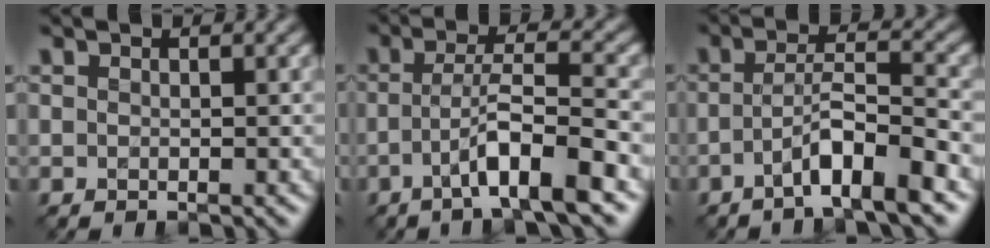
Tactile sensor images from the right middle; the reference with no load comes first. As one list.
[{"total": 6.0, "force": [-2.7, 0.7, 5.3], "torque": [-0.092, 0.009, -0.052]}, {"total": 4.9, "force": [-2.7, 0.6, 4.0], "torque": [-0.068, 0.011, -0.053]}]